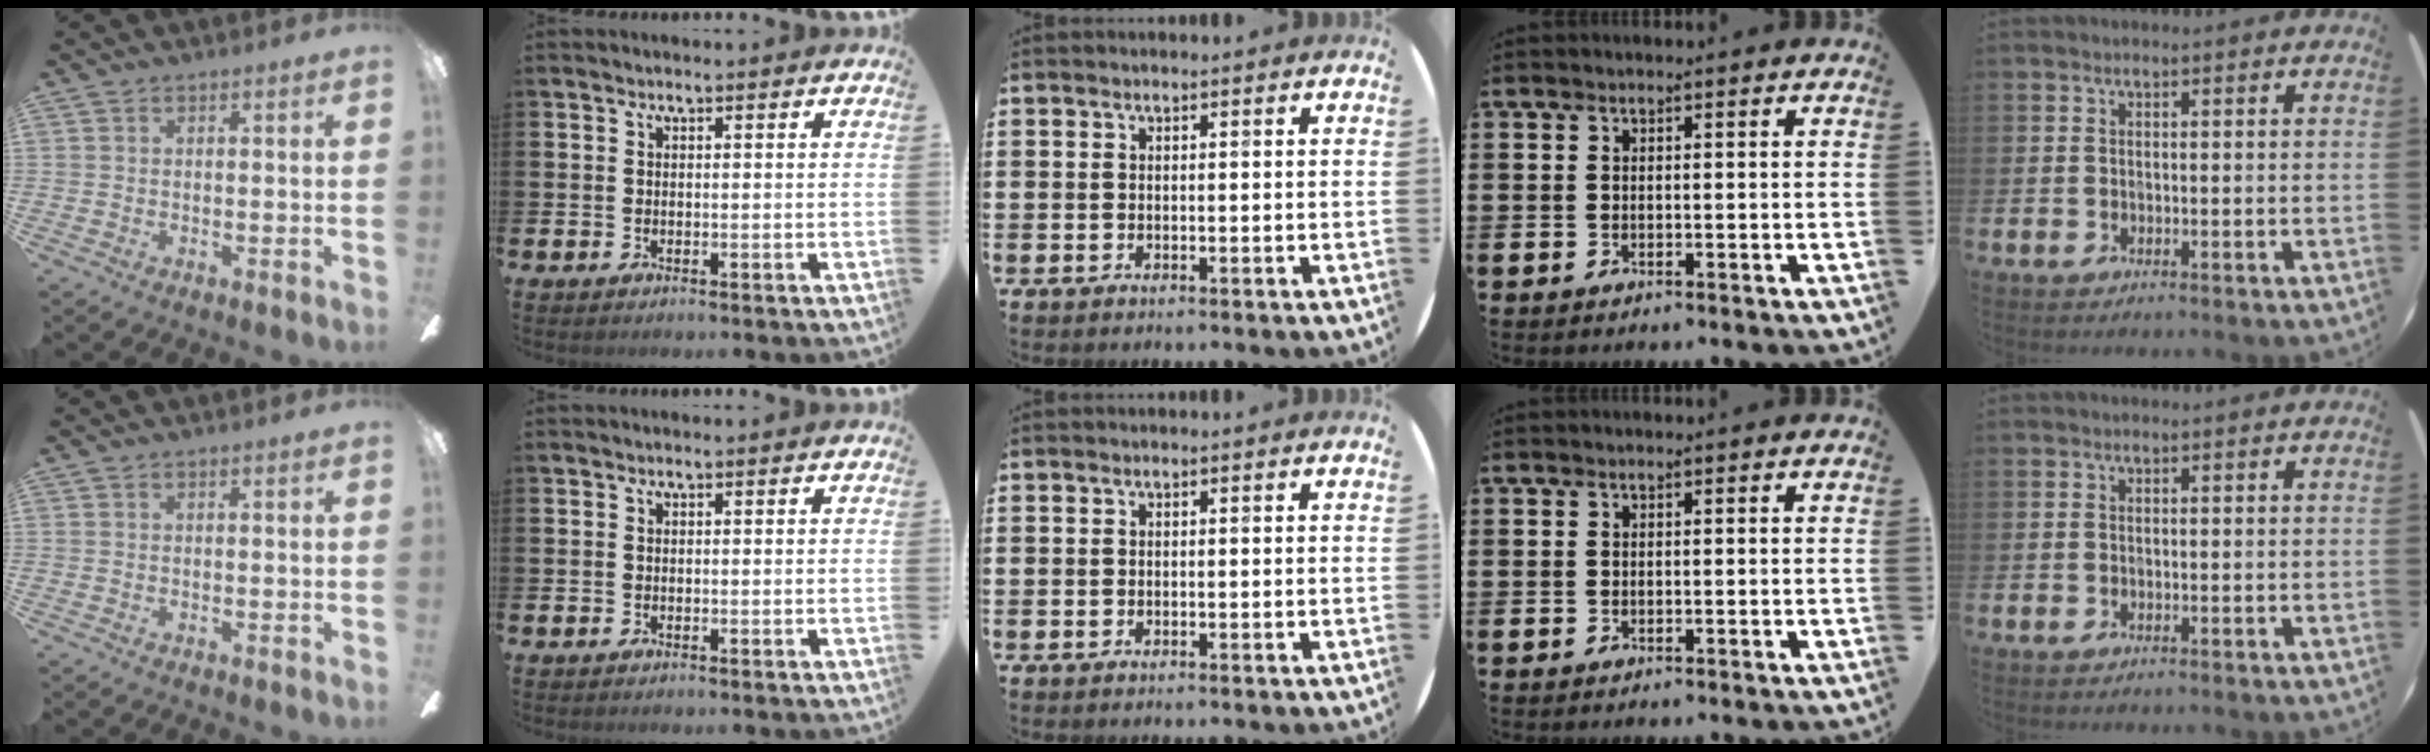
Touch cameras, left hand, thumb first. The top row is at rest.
{}